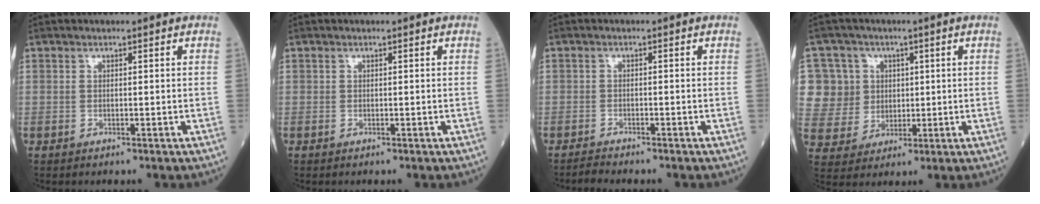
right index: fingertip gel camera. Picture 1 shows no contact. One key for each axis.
{"total": 0.0}
{"total": 1.5, "fx": -1.5, "fy": -0.1, "fz": 0.1, "tx": -0.011, "ty": -0.008, "tz": -0.027}
{"total": 11.0, "fx": 2.7, "fy": 10.5, "fz": 2.0, "tx": -0.061, "ty": 0.036, "tz": 0.065}